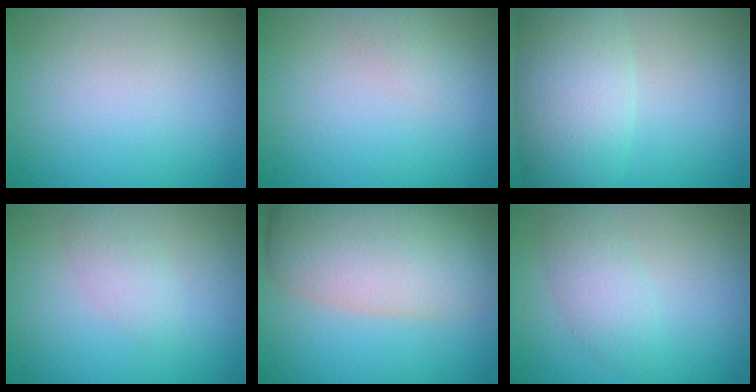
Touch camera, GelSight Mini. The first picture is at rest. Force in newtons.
{"total": 1.0, "press": 1.0, "slide": 0.1}
{"total": 7.2, "press": 7.2, "slide": 0.4}
{"total": 1.7, "press": 1.7, "slide": 0.1}
{"total": 9.2, "press": 9.2, "slide": 0.5}
{"total": 2.5, "press": 2.5, "slide": 0.0}